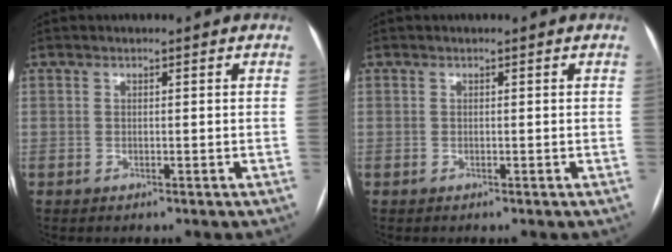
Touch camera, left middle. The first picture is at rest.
{"total": 0.0}